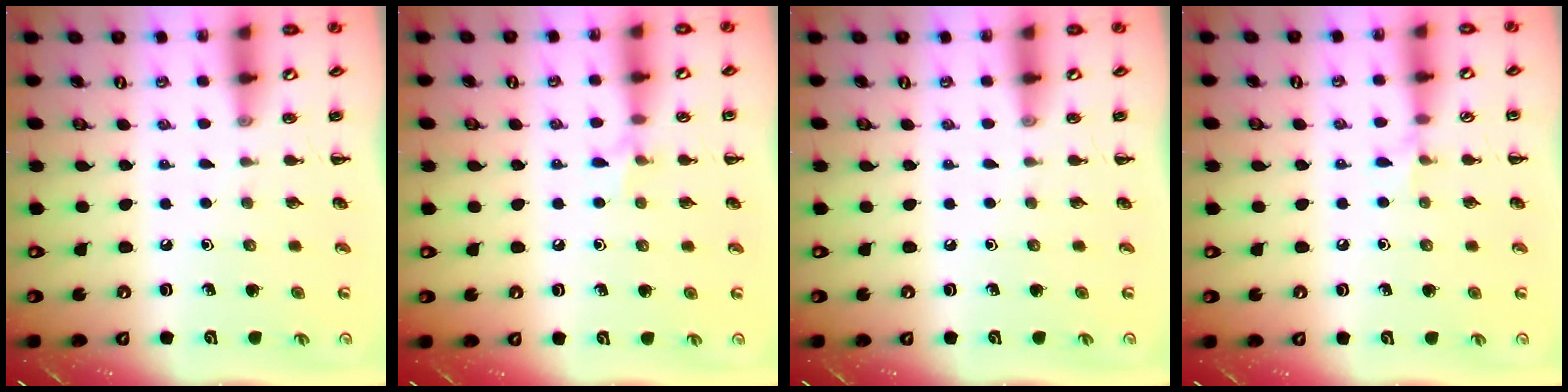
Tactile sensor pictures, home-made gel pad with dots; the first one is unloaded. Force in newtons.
{"total": 5.5, "press": 5.2, "slide": 1.8}
{"total": 0.0}
{"total": 4.6, "press": 4.3, "slide": 1.7}